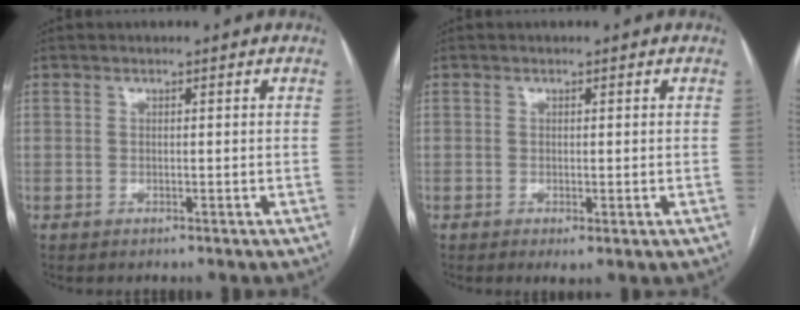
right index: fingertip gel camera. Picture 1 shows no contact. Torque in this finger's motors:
{"motor_torque": [0.19, 0.12, 0.02, 0.01]}